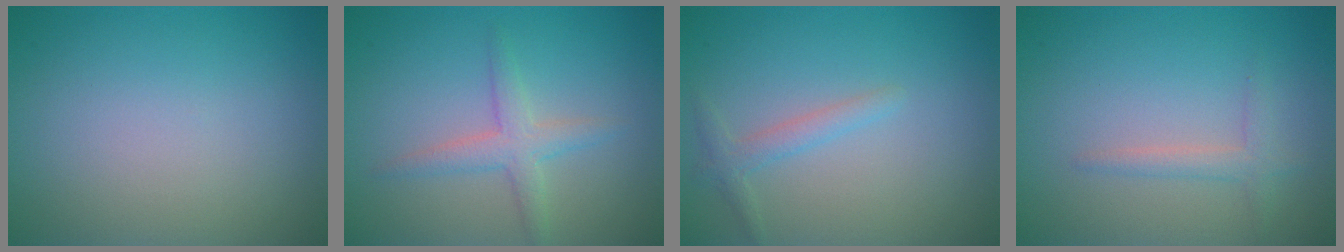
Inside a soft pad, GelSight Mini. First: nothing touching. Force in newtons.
{"total": 2.5, "press": 2.5, "slide": 0.1}
{"total": 1.5, "press": 1.5, "slide": 0.1}
{"total": 1.6, "press": 1.6, "slide": 0.1}